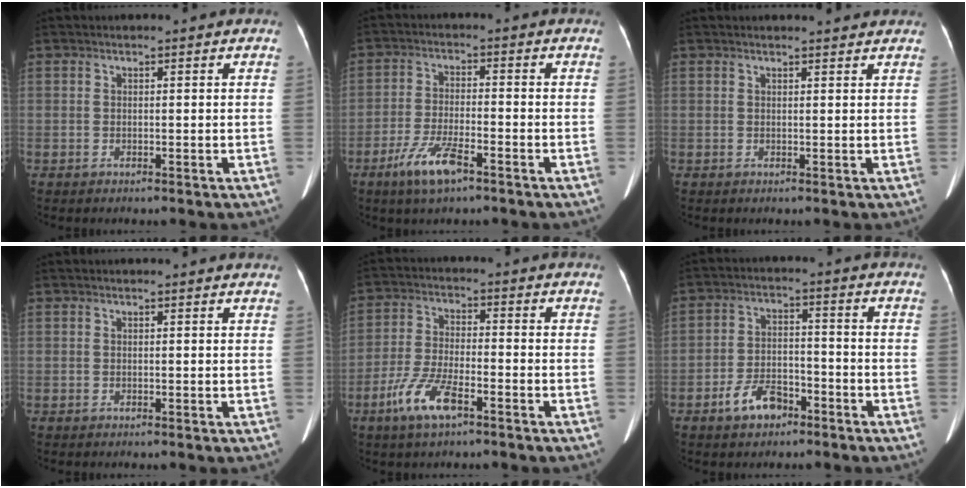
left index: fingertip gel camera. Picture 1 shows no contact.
{"total": 6.9, "force": [-4.3, 1.4, 5.2], "torque": [-0.110, -0.009, -0.079]}
{"total": 2.8, "force": [2.8, 0.2, 0.5], "torque": [-0.013, 0.005, 0.029]}
{"total": 1.9, "force": [1.8, 0.3, 0.4], "torque": [-0.013, 0.006, 0.011]}
{"total": 7.7, "force": [-4.4, 1.9, 6.0], "torque": [-0.131, -0.007, -0.084]}
{"total": 6.3, "force": [-4.0, 3.4, 3.5], "torque": [-0.075, 0.011, -0.066]}